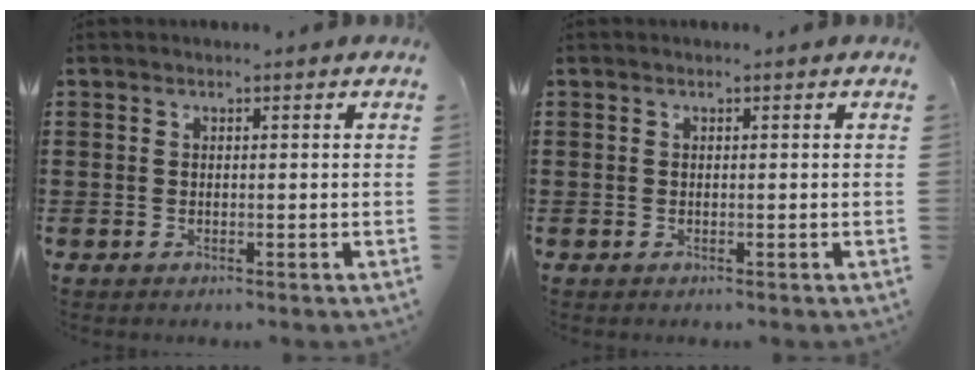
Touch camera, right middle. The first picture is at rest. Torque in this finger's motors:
{"motor_torque": [-0.04, -0.04, 0.00, 0.00]}